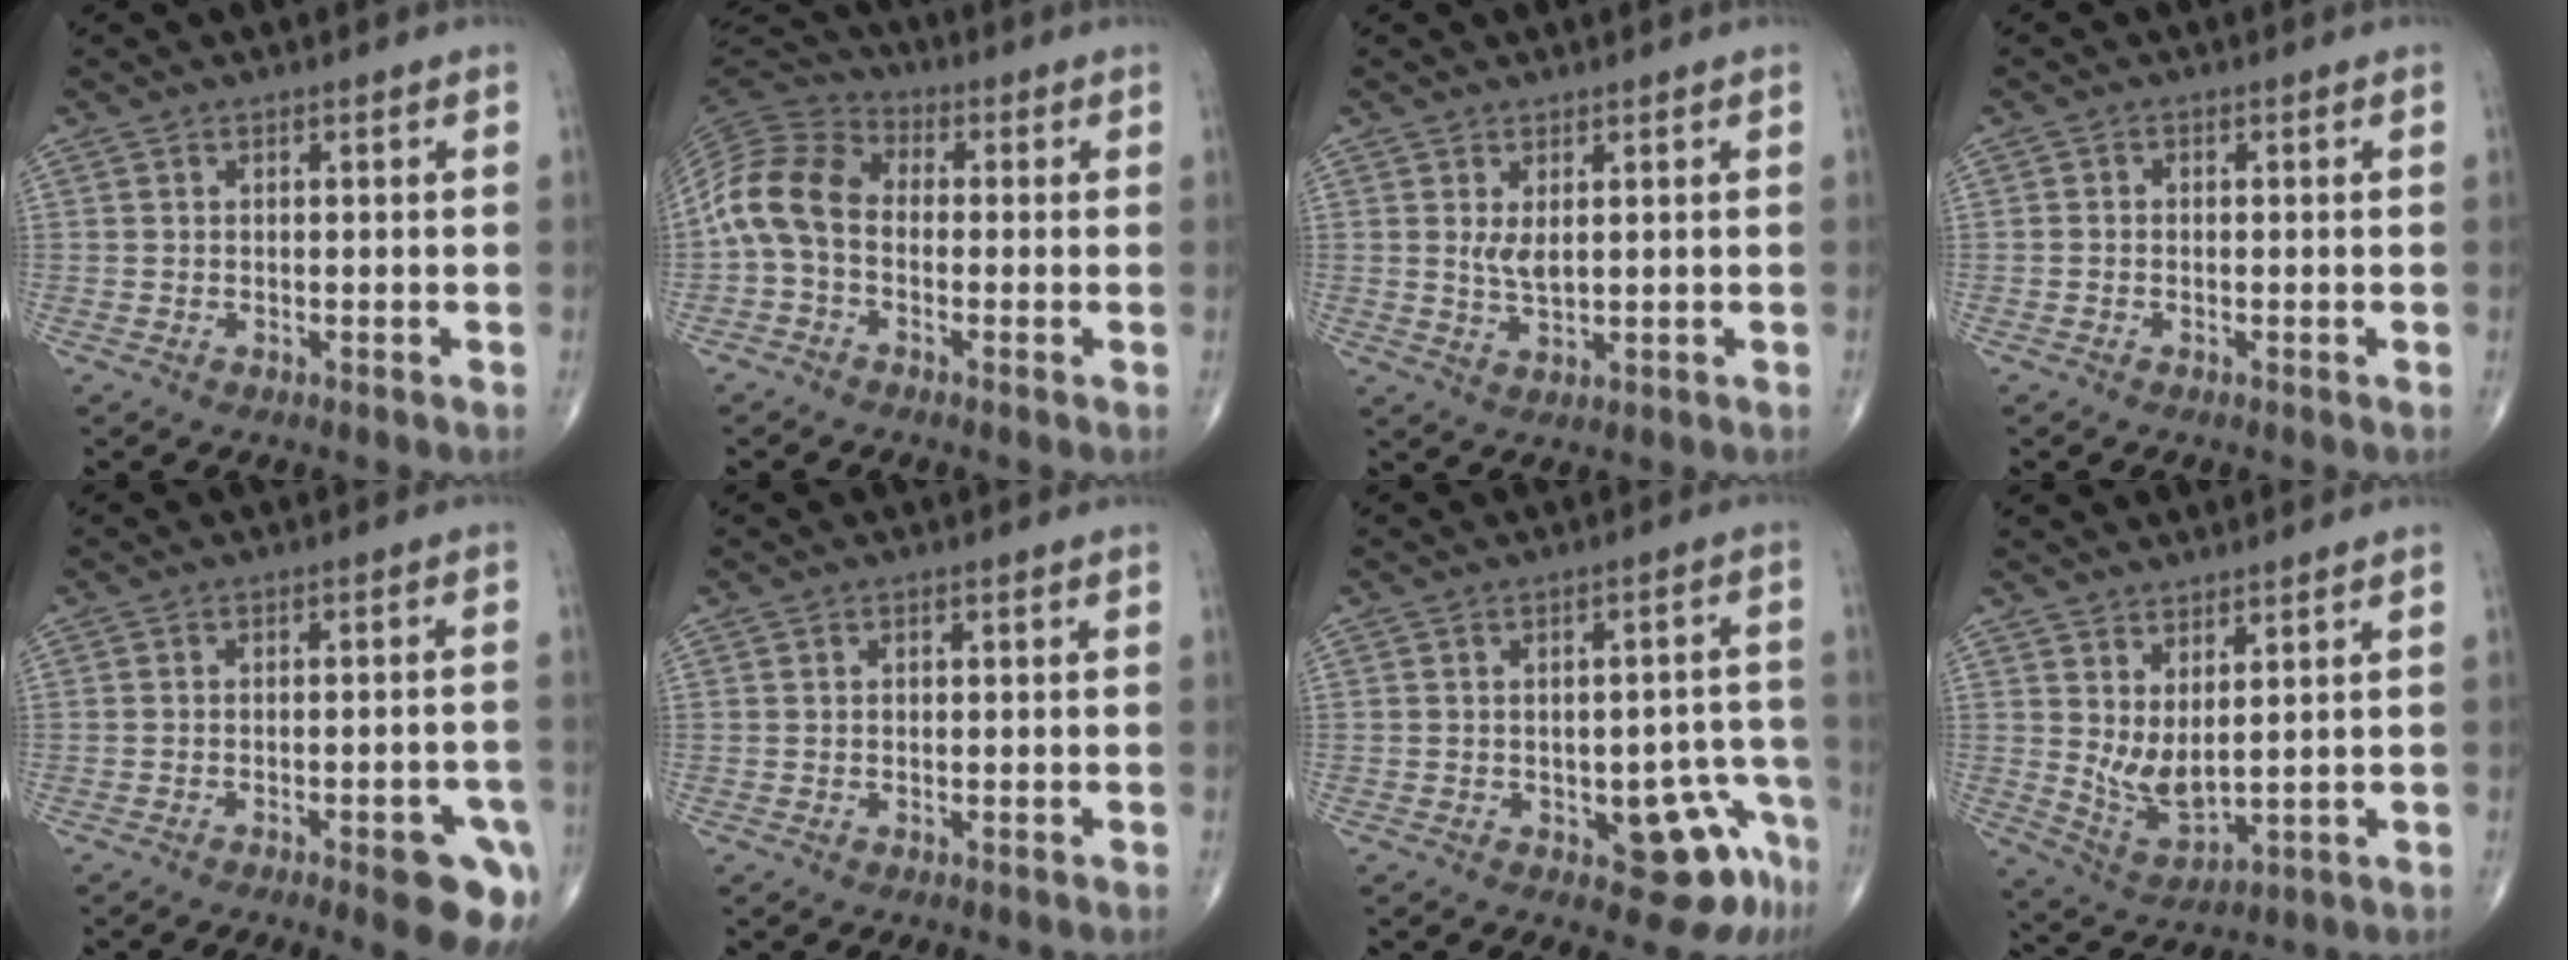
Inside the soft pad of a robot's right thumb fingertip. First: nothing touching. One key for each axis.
{"total": 10.5, "fx": -1.3, "fy": 7.5, "fz": 7.3, "tx": -0.141, "ty": 0.030, "tz": -0.043}
{"total": 3.2, "fx": 0.9, "fy": 1.3, "fz": 2.7, "tx": -0.051, "ty": -0.015, "tz": 0.024}
{"total": 0.7, "fx": -0.3, "fy": 0.5, "fz": 0.3, "tx": -0.003, "ty": 0.001, "tz": -0.010}
{"total": 9.7, "fx": -5.1, "fy": 2.8, "fz": 7.8, "tx": -0.076, "ty": 0.017, "tz": -0.060}
{"total": 0.5, "fx": 0.0, "fy": 0.4, "fz": 0.3, "tx": -0.004, "ty": 0.002, "tz": -0.001}
{"total": 9.3, "fx": -4.6, "fy": 4.3, "fz": 6.9, "tx": -0.046, "ty": 0.034, "tz": -0.050}
{"total": 6.9, "fx": 2.4, "fy": 2.7, "fz": 5.9, "tx": -0.112, "ty": -0.037, "tz": 0.058}